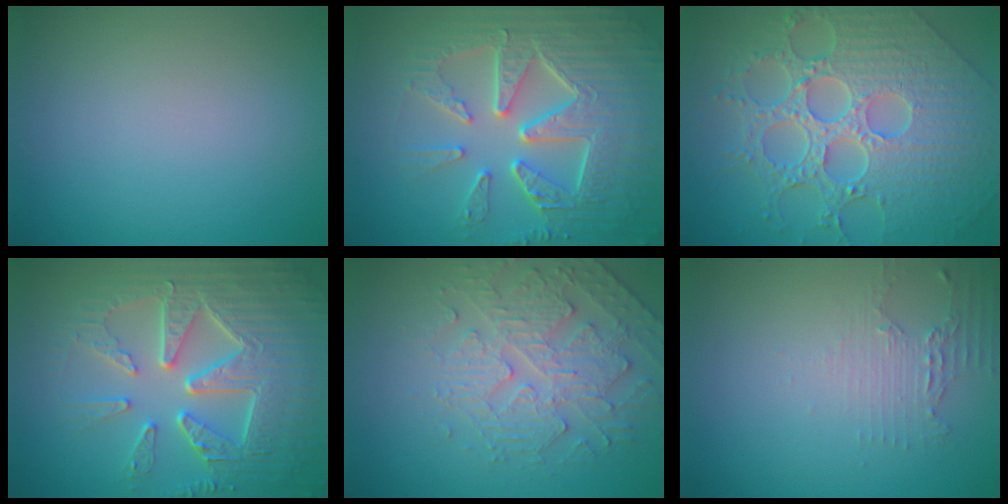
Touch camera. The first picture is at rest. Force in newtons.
{"total": 9.7, "press": 6.7, "slide": 7.1}
{"total": 9.8, "press": 7.2, "slide": 6.6}
{"total": 9.3, "press": 6.4, "slide": 6.7}
{"total": 4.8, "press": 3.8, "slide": 2.8}
{"total": 2.3, "press": 1.7, "slide": 1.5}